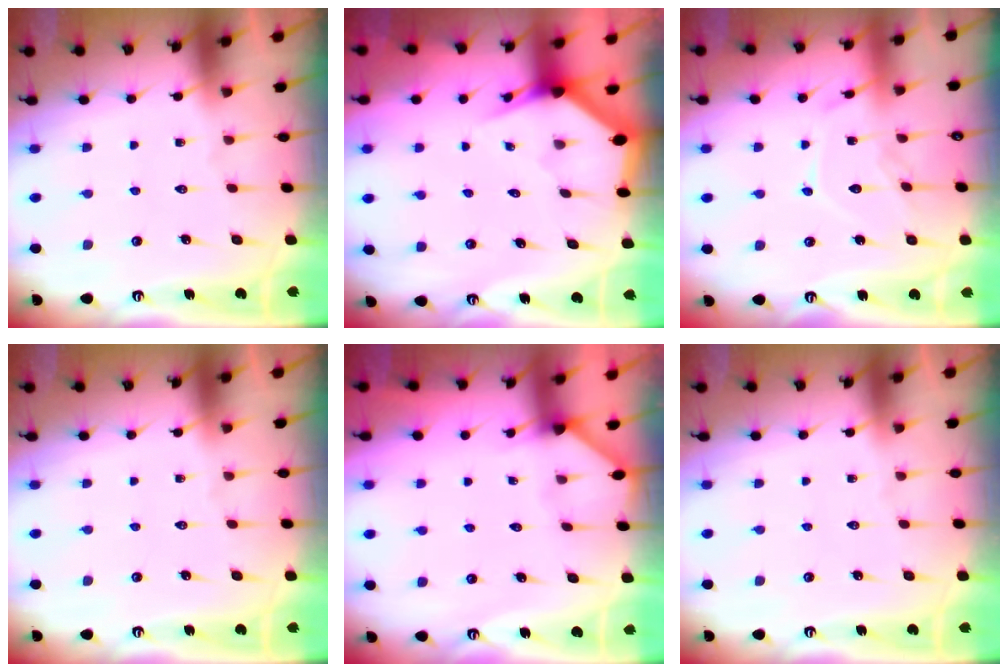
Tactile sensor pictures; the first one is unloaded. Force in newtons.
{"total": 2.6, "press": 2.6, "slide": 0.2}
{"total": 10.8, "press": 10.8, "slide": 0.2}
{"total": 0.0}
{"total": 2.3, "press": 2.3, "slide": 0.3}
{"total": 0.0}